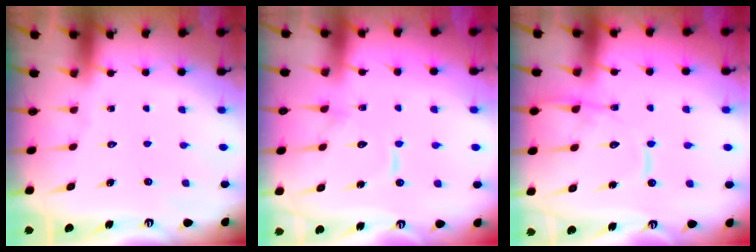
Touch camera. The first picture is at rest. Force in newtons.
{"total": 9.8, "press": 9.7, "slide": 0.8}
{"total": 13.6, "press": 13.6, "slide": 1.4}